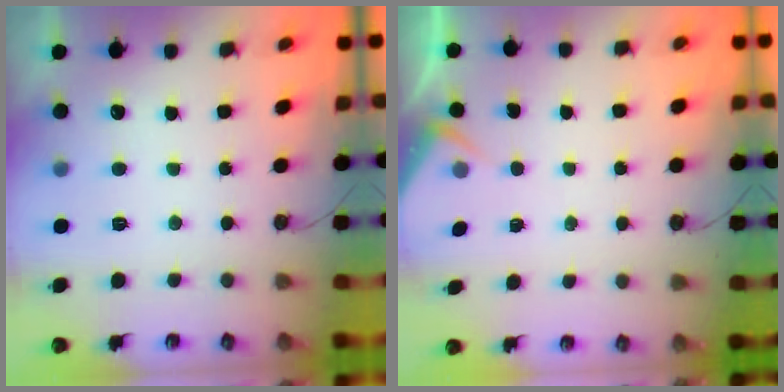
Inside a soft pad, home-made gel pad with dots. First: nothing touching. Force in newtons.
{"total": 2.8, "press": 2.7, "slide": 0.4}